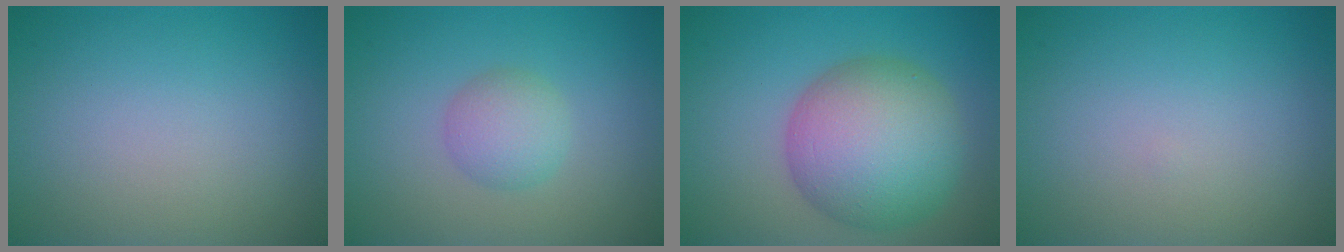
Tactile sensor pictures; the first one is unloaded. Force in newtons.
{"total": 2.6, "press": 2.6, "slide": 0.0}
{"total": 9.9, "press": 9.8, "slide": 0.5}
{"total": 0.0}